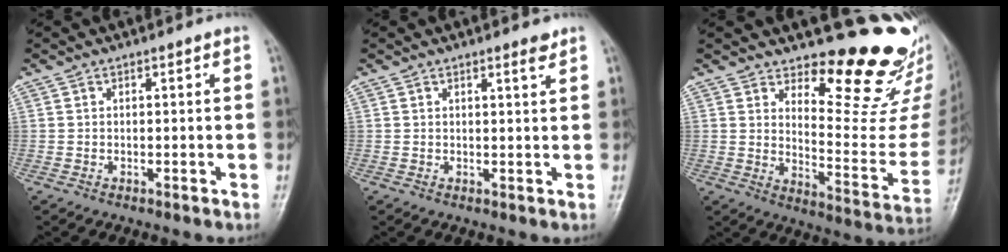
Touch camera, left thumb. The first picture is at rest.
{"total": 1.9, "force": [1.4, 0.3, 1.2], "torque": [-0.015, -0.010, 0.020]}
{"total": 16.8, "force": [14.7, 4.3, 6.9], "torque": [-0.044, -0.165, 0.194]}